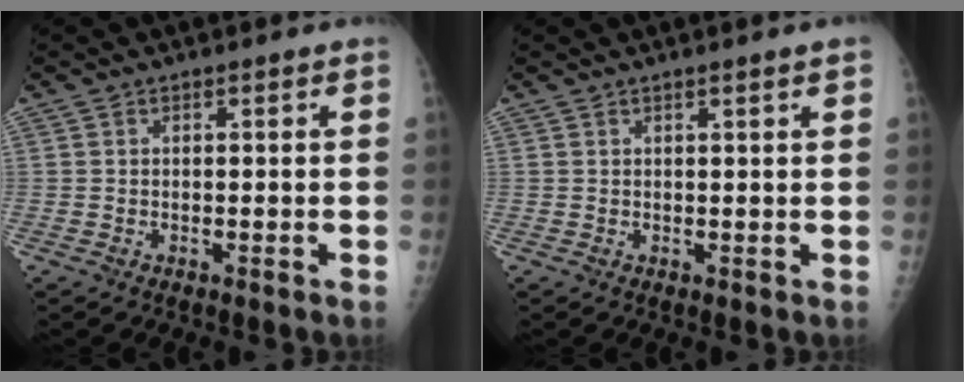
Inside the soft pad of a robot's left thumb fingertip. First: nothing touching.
{"total": 1.8, "force": [1.1, -0.2, 1.4], "torque": [-0.021, -0.001, 0.016]}